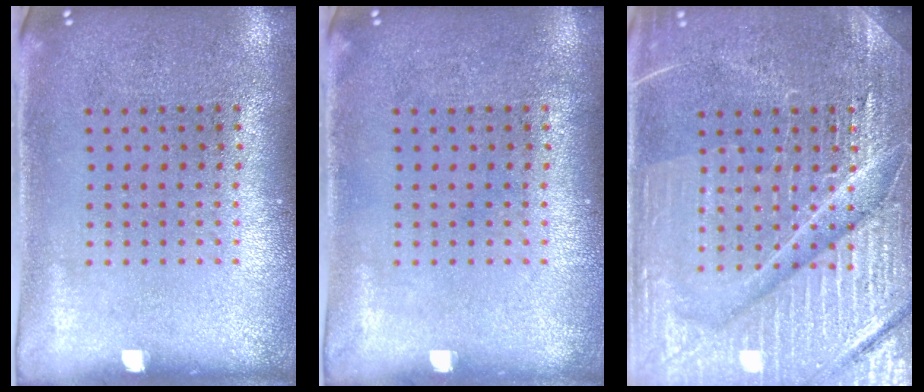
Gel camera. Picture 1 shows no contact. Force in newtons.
{"total": 0.0}
{"total": 7.4, "press": 7.3, "slide": 1.0}